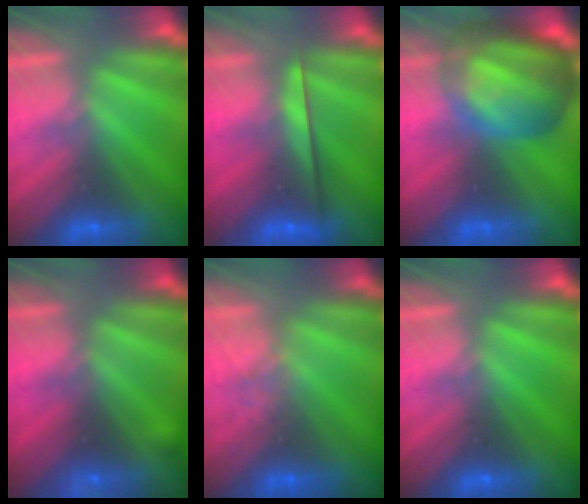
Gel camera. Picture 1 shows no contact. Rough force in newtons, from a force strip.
{"total": 2.2}
{"total": 7.0}
{"total": 2.4}
{"total": 2.3}
{"total": 0.0}